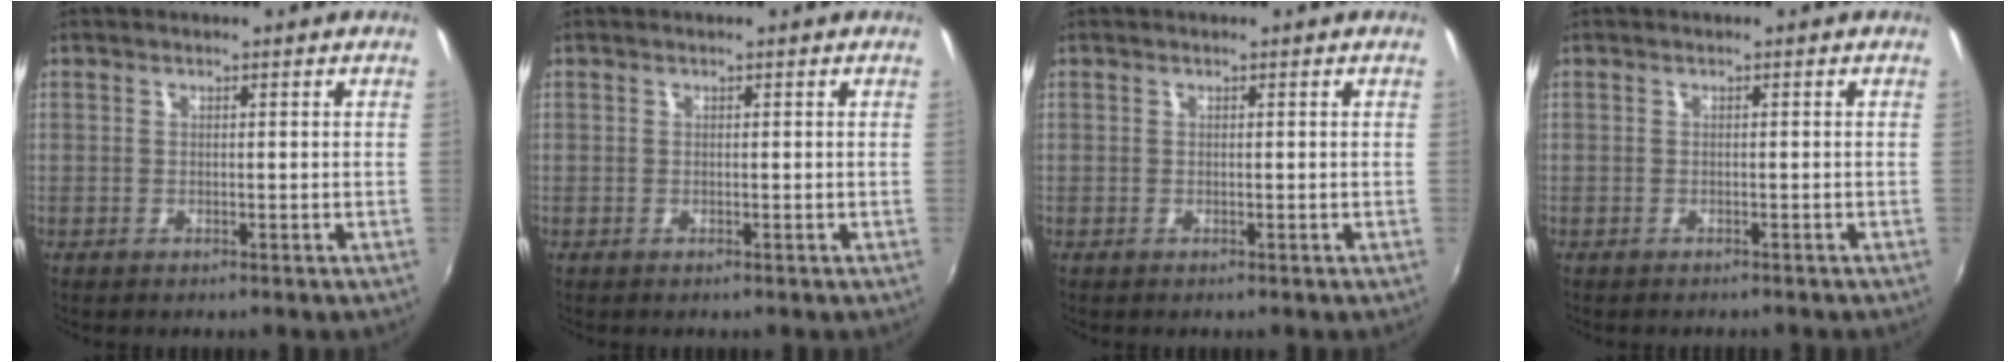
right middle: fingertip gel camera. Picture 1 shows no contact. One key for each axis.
{"total": 0.0}
{"total": 0.0}
{"total": 1.1, "fx": -1.0, "fy": 0.3, "fz": 0.2, "tx": -0.007, "ty": -0.005, "tz": -0.015}